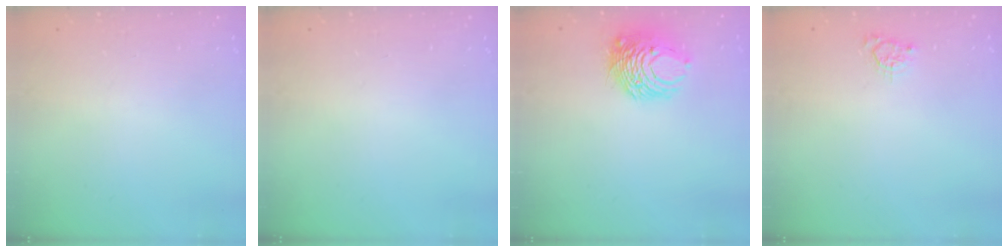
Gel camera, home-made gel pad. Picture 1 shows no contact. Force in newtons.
{"total": 0.0}
{"total": 8.4, "press": 8.4, "slide": 0.3}
{"total": 2.9, "press": 2.9, "slide": 0.3}